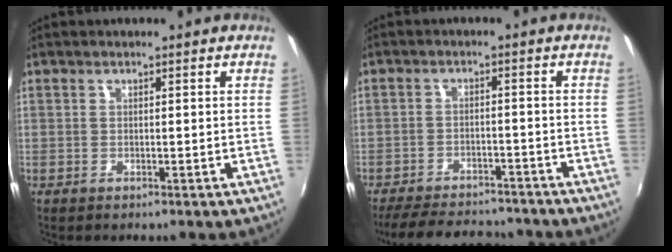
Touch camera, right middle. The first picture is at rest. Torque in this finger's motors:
{"motor_torque": [1.13, -1.01, 0.62, 0.18]}